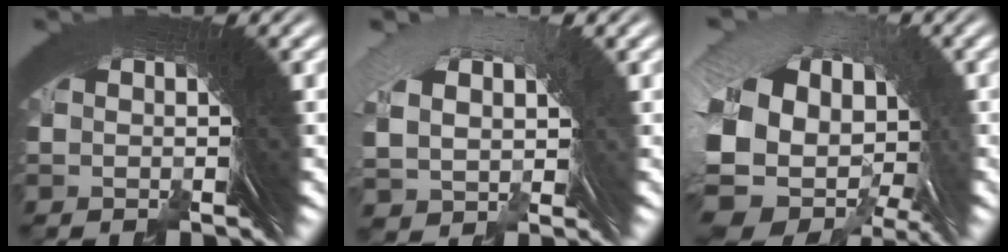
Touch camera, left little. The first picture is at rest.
{"total": 3.6, "force": [0.4, 2.6, 2.4], "torque": [-0.066, -0.008, 0.023]}
{"total": 9.2, "force": [-1.9, 6.8, 5.9], "torque": [-0.143, -0.035, -0.019]}